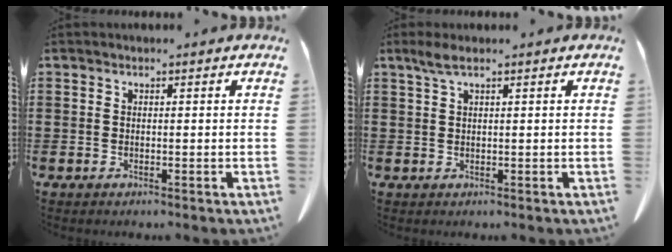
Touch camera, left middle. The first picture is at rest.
{"total": 2.0, "force": [1.1, 0.3, 1.7], "torque": [-0.036, 0.002, 0.020]}